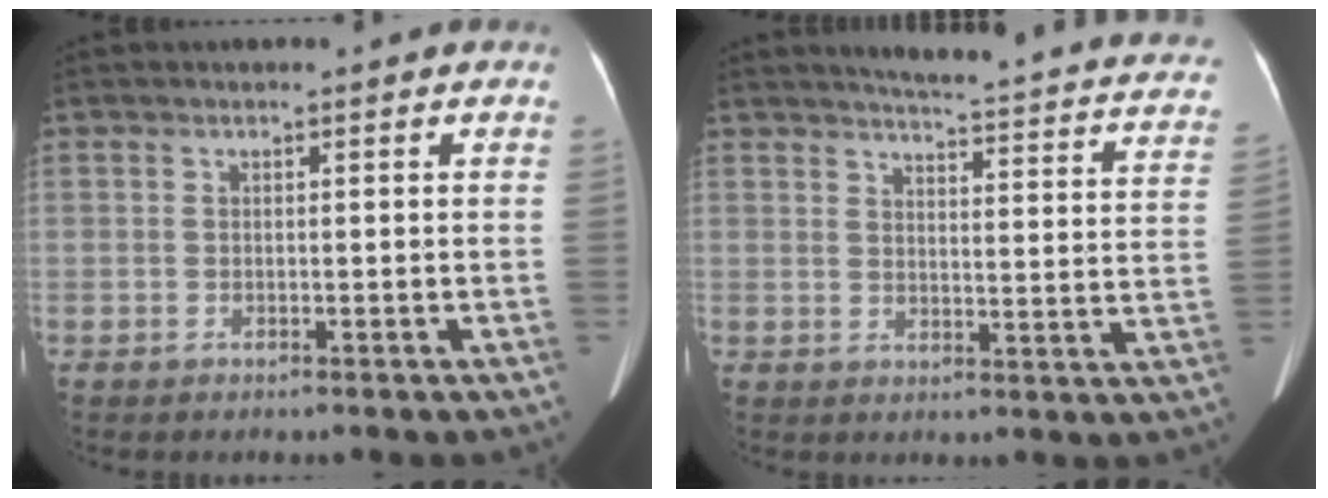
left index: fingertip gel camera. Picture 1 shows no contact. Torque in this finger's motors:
{"motor_torque": [0.01, -0.42, 0.00, 0.02]}